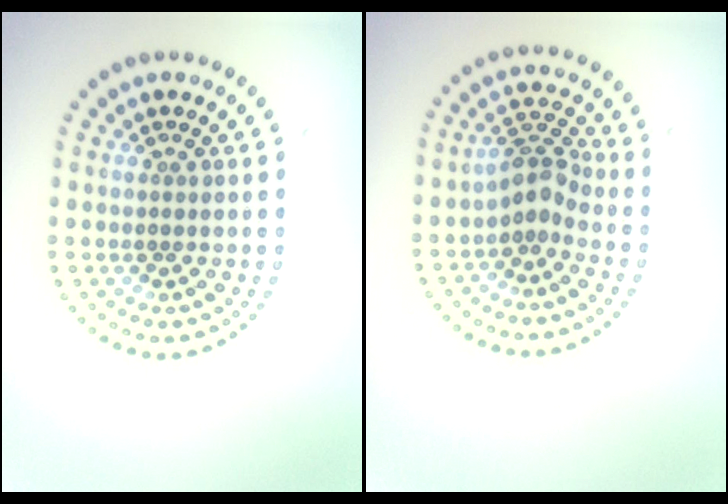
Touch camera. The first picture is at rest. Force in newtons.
{"total": 2.7, "press": 2.0, "slide": 1.7}